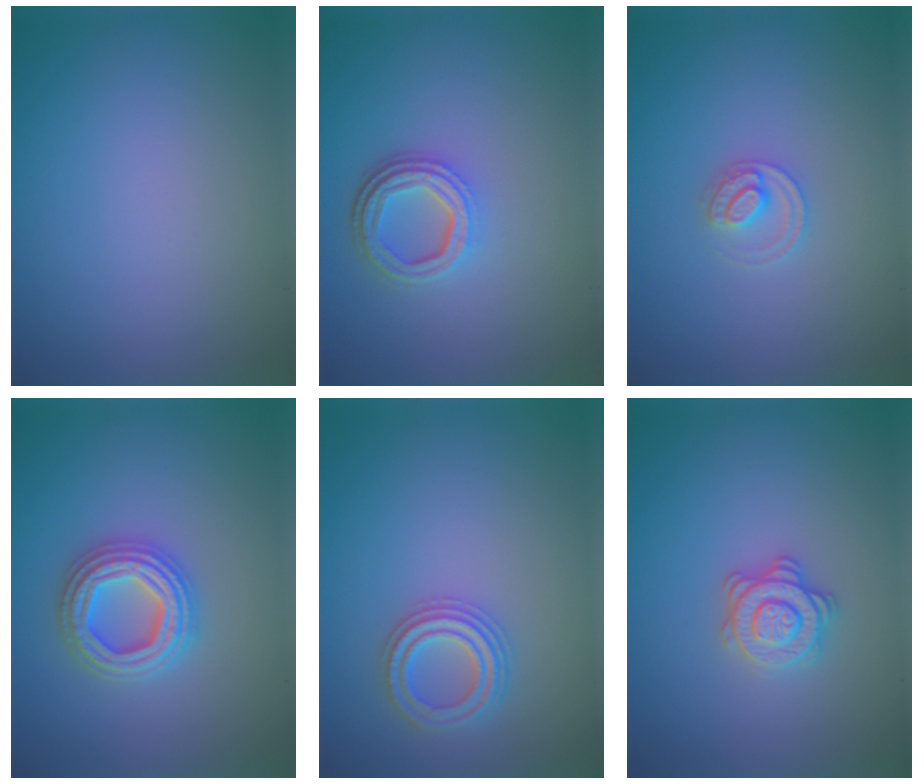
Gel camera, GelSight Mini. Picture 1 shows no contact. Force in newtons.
{"total": 4.1, "press": 3.2, "slide": 2.7}
{"total": 2.1, "press": 2.1, "slide": 0.2}
{"total": 4.7, "press": 4.6, "slide": 0.7}
{"total": 2.9, "press": 2.9, "slide": 0.5}
{"total": 2.9, "press": 2.7, "slide": 1.1}